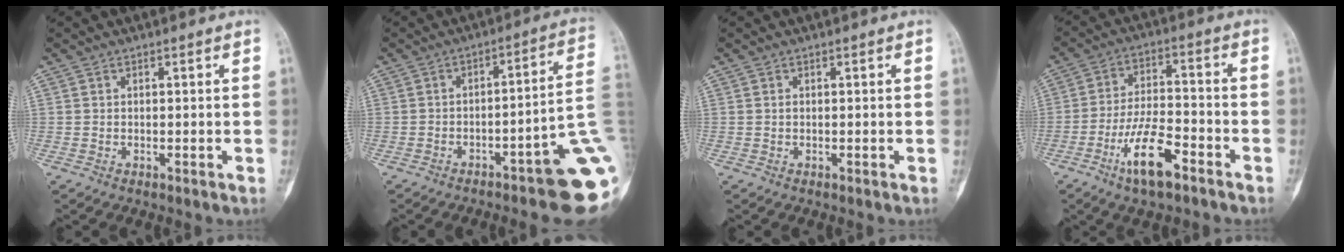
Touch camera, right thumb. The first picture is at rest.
{"total": 15.4, "force": [-5.8, 2.9, 13.9], "torque": [-0.112, 0.049, -0.071]}
{"total": 0.5, "force": [0.1, 0.4, 0.3], "torque": [-0.006, 0.001, 0.001]}
{"total": 12.3, "force": [-6.8, 4.2, 9.3], "torque": [-0.176, 0.043, -0.118]}